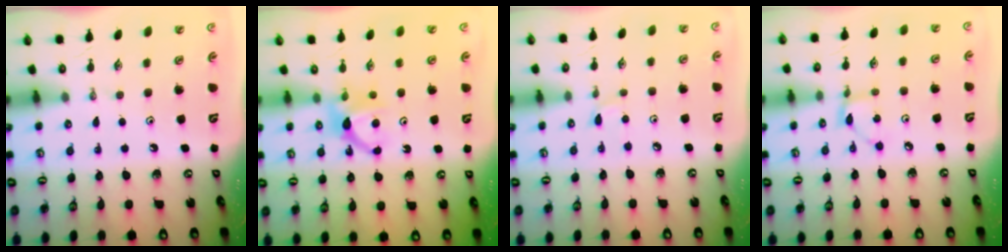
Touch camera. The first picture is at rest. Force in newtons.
{"total": 5.5, "press": 5.5, "slide": 0.8}
{"total": 1.9, "press": 1.9, "slide": 0.2}
{"total": 2.6, "press": 2.6, "slide": 0.1}